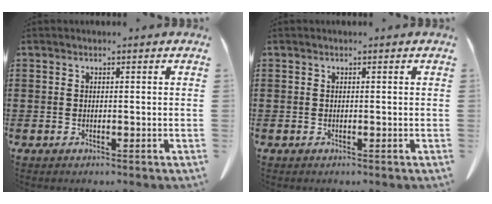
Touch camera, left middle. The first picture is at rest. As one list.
[{"total": 0.0}]